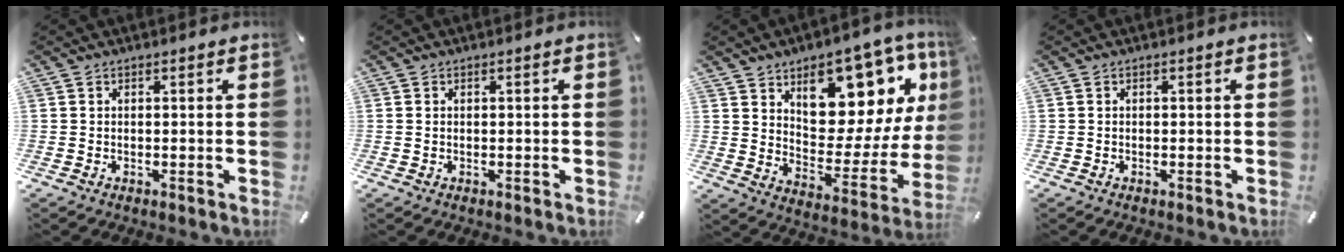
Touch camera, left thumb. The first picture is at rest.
{"total": 0.6, "force": [0.0, 0.1, 0.6], "torque": [-0.012, -0.001, 0.000]}
{"total": 17.1, "force": [10.6, 10.0, 9.0], "torque": [-0.100, -0.100, 0.176]}
{"total": 0.0}